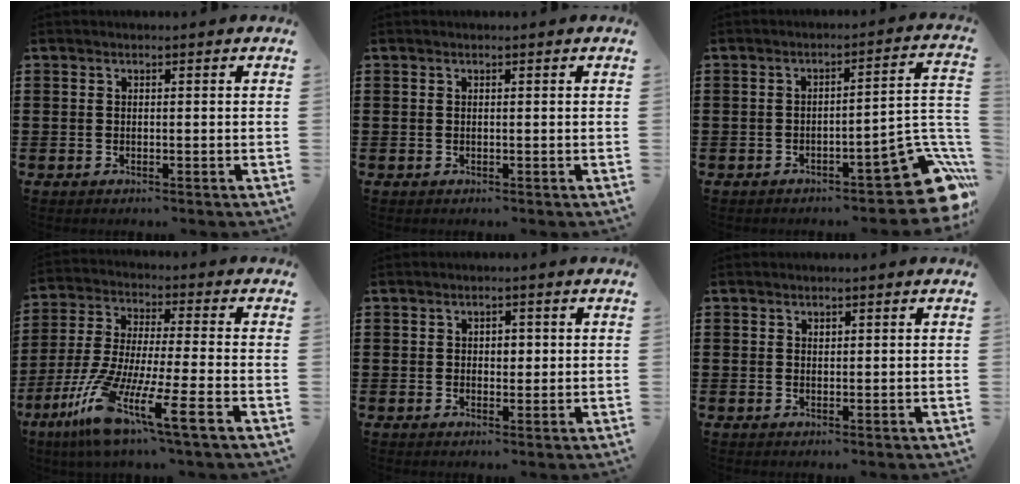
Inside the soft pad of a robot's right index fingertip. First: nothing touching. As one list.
[{"total": 0.0}, {"total": 10.2, "force": [-5.6, 2.9, 8.0], "torque": [-0.087, 0.001, -0.100]}, {"total": 14.2, "force": [-8.5, 1.5, 11.3], "torque": [-0.237, -0.004, -0.156]}, {"total": 1.7, "force": [0.1, 1.2, 1.2], "torque": [-0.018, 0.005, -0.002]}, {"total": 0.6, "force": [0.4, 0.4, 0.1], "torque": [-0.004, 0.001, 0.009]}]